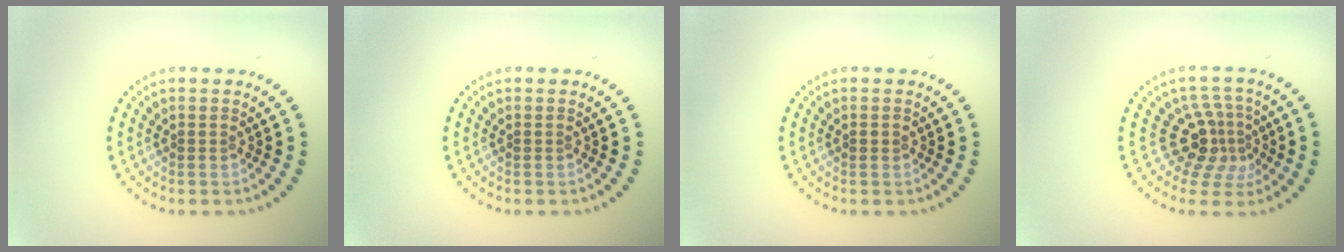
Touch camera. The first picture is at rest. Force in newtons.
{"total": 0.0}
{"total": 0.8, "press": 0.8, "slide": 0.1}
{"total": 3.8, "press": 2.6, "slide": 2.8}